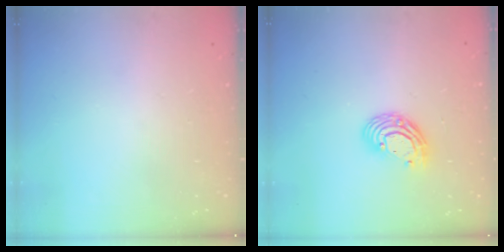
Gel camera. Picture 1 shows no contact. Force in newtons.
{"total": 8.9, "press": 8.7, "slide": 1.8}